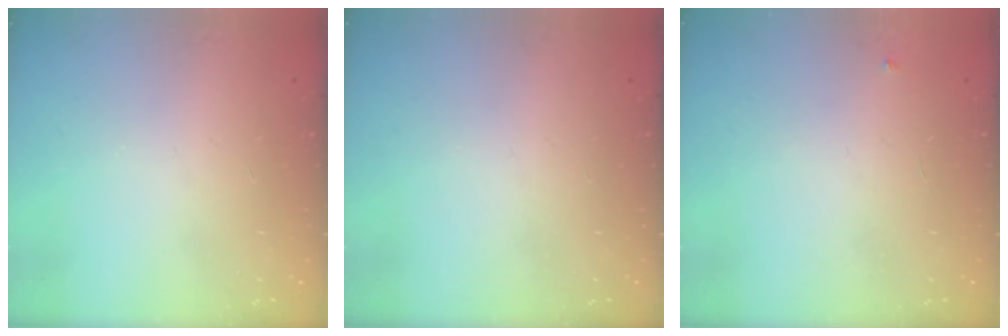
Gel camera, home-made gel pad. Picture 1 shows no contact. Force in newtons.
{"total": 0.0}
{"total": 2.7, "press": 2.7, "slide": 0.4}